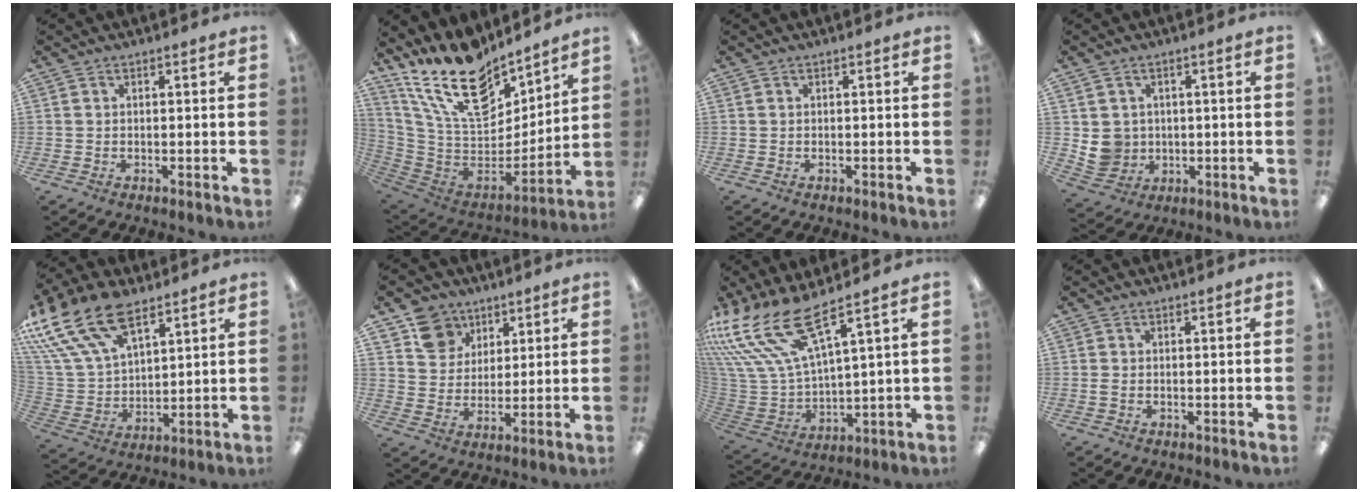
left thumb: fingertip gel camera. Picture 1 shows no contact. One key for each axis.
{"total": 22.2, "fx": 15.7, "fy": 10.4, "fz": 11.8, "tx": -0.224, "ty": -0.108, "tz": 0.282}
{"total": 0.0}
{"total": 6.4, "fx": 1.1, "fy": 6.0, "fz": 1.7, "tx": -0.046, "ty": 0.003, "tz": 0.026}
{"total": 22.1, "fx": 13.0, "fy": 12.3, "fz": 13.0, "tx": -0.300, "ty": -0.067, "tz": 0.234}
{"total": 10.3, "fx": 6.5, "fy": 7.7, "fz": 1.8, "tx": -0.035, "ty": -0.032, "tz": 0.125}
{"total": 18.6, "fx": 12.4, "fy": 6.1, "fz": 12.4, "tx": -0.291, "ty": -0.082, "tz": 0.218}
{"total": 1.3, "fx": -0.2, "fy": 0.6, "fz": 1.1, "tx": -0.021, "ty": 0.002, "tz": -0.004}